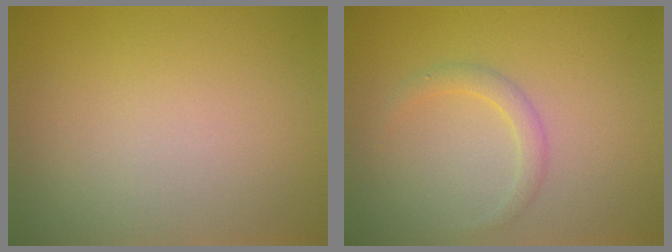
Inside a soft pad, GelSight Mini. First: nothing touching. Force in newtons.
{"total": 1.5, "press": 1.5, "slide": 0.1}